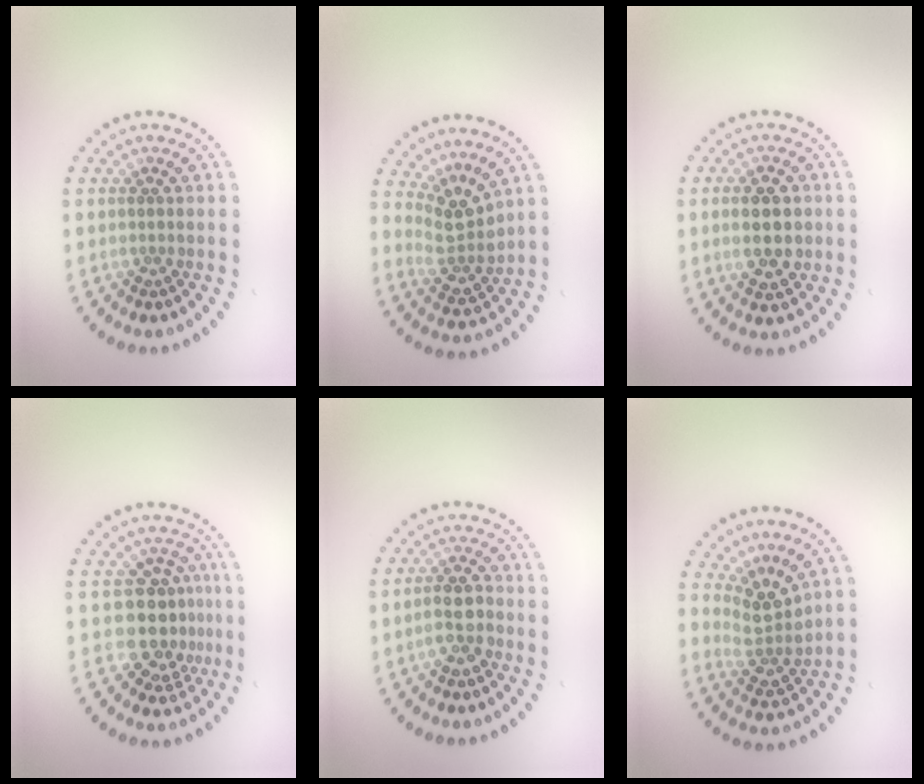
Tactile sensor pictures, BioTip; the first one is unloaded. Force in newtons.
{"total": 3.2, "press": 2.3, "slide": 2.2}
{"total": 5.1, "press": 5.0, "slide": 0.2}
{"total": 4.3, "press": 3.6, "slide": 2.3}
{"total": 2.6, "press": 2.4, "slide": 0.9}
{"total": 3.1, "press": 2.3, "slide": 2.1}